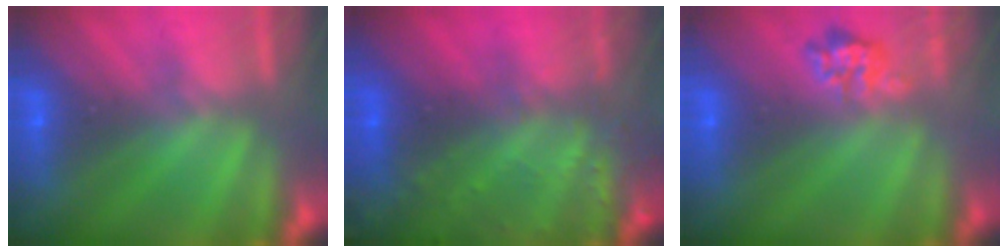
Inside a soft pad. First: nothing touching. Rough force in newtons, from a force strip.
{"total": 6.6}
{"total": 2.3}